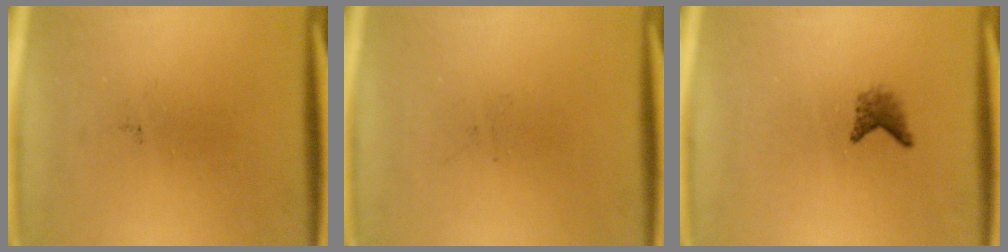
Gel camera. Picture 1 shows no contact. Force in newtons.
{"total": 0.0}
{"total": 1.7}